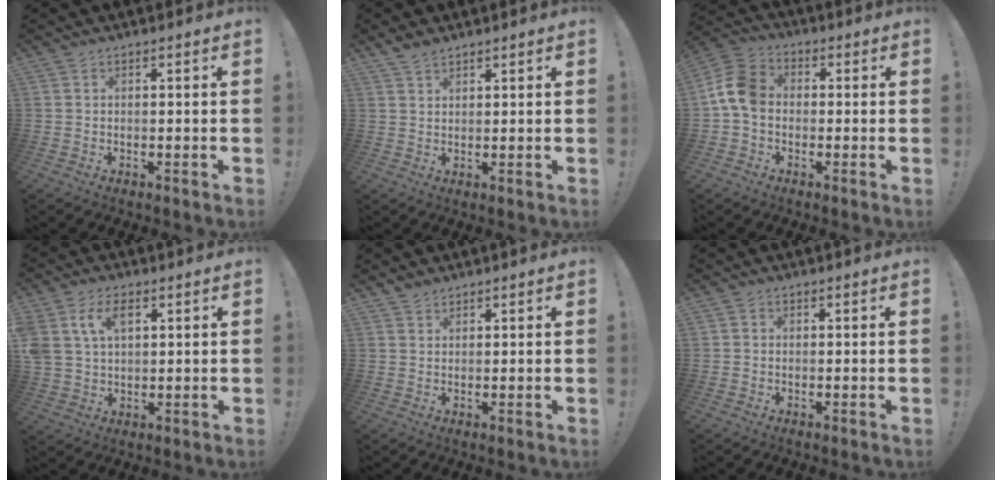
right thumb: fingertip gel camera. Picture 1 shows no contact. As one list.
[{"total": 3.2, "force": [2.6, 1.4, 1.2], "torque": [-0.012, -0.016, 0.048]}, {"total": 10.8, "force": [-0.6, 8.0, 7.2], "torque": [-0.145, 0.023, -0.005]}, {"total": 9.0, "force": [3.5, 6.2, 5.6], "torque": [-0.119, 0.003, 0.067]}, {"total": 1.8, "force": [1.6, 0.8, 0.3], "torque": [0.007, -0.012, 0.028]}, {"total": 0.8, "force": [-0.1, 0.8, 0.1], "torque": [-0.005, 0.005, -0.001]}]